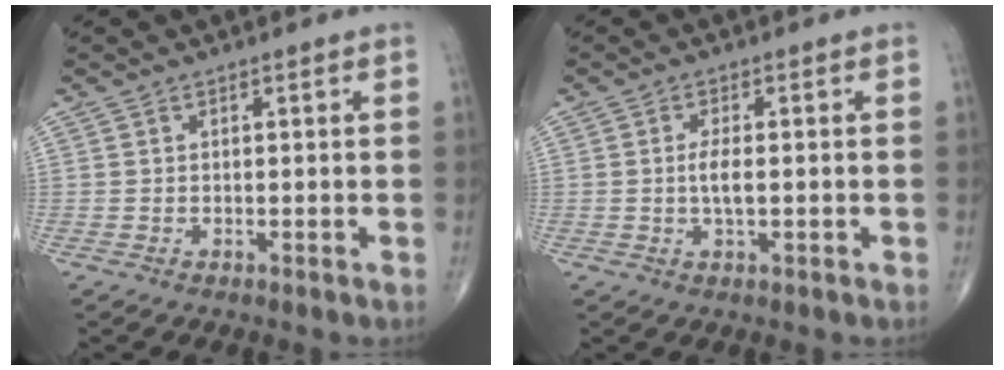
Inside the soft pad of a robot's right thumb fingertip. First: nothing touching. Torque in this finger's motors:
{"motor_torque": [1.57, 3.11, 1.03, 0.25, 0.26]}